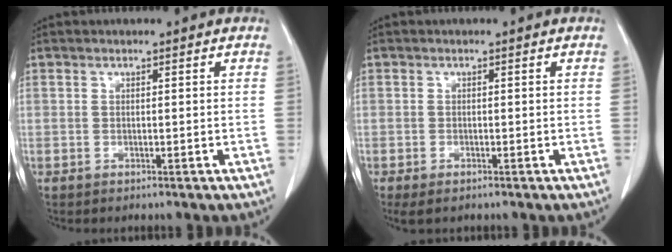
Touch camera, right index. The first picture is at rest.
{"total": 2.4, "force": [-1.6, 0.9, 1.5], "torque": [-0.029, -0.007, -0.022]}